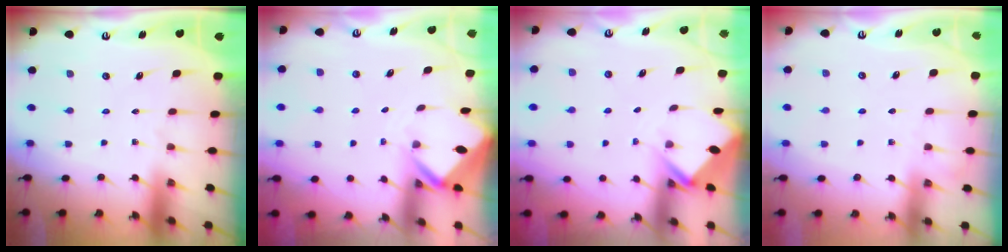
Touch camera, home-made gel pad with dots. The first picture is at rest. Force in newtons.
{"total": 2.6, "press": 2.5, "slide": 0.3}
{"total": 2.7, "press": 2.7, "slide": 0.2}
{"total": 3.2, "press": 3.1, "slide": 0.5}